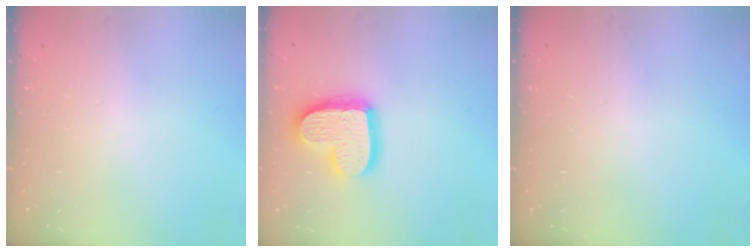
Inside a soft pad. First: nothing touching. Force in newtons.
{"total": 16.4, "press": 16.4, "slide": 1.0}
{"total": 0.0}